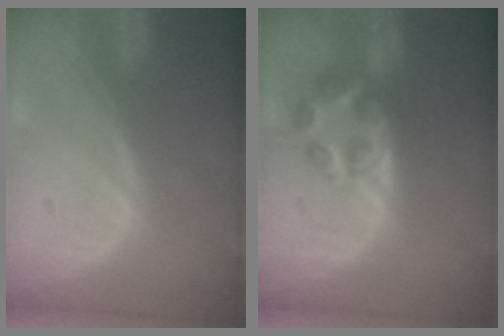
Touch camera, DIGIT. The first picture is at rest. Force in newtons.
{"total": 6.7, "press": 5.7, "slide": 3.5}